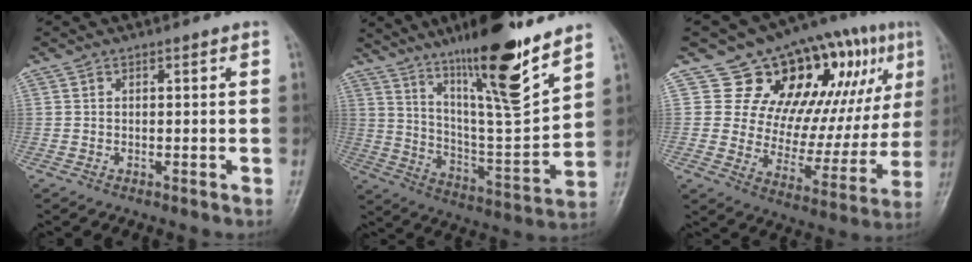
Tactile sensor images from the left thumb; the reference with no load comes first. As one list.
[{"total": 20.5, "force": [14.2, 2.8, 14.5], "torque": [-0.210, -0.084, 0.244]}, {"total": 22.0, "force": [9.5, 12.1, 15.7], "torque": [-0.150, -0.022, 0.146]}]